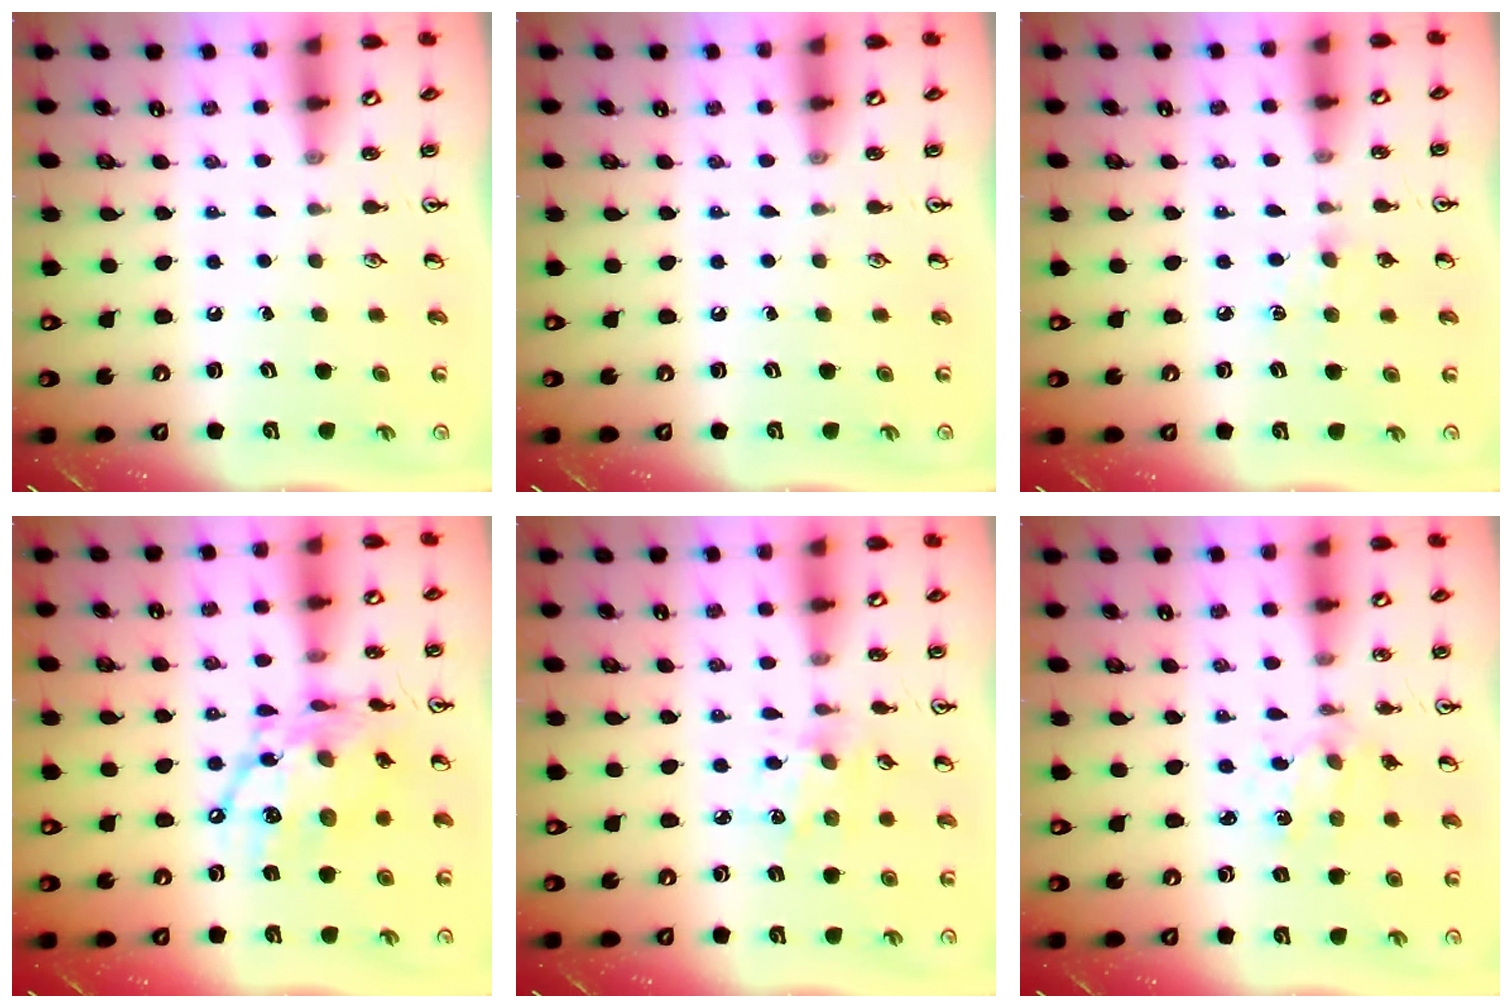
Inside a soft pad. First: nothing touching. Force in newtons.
{"total": 0.0}
{"total": 5.2, "press": 5.2, "slide": 0.8}
{"total": 17.9, "press": 17.8, "slide": 1.8}
{"total": 2.5, "press": 2.4, "slide": 0.6}
{"total": 1.4, "press": 1.4, "slide": 0.3}